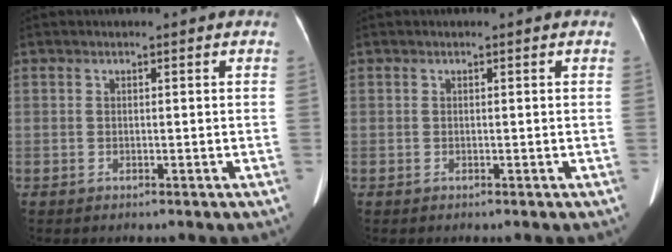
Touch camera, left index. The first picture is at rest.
{"total": 0.0}